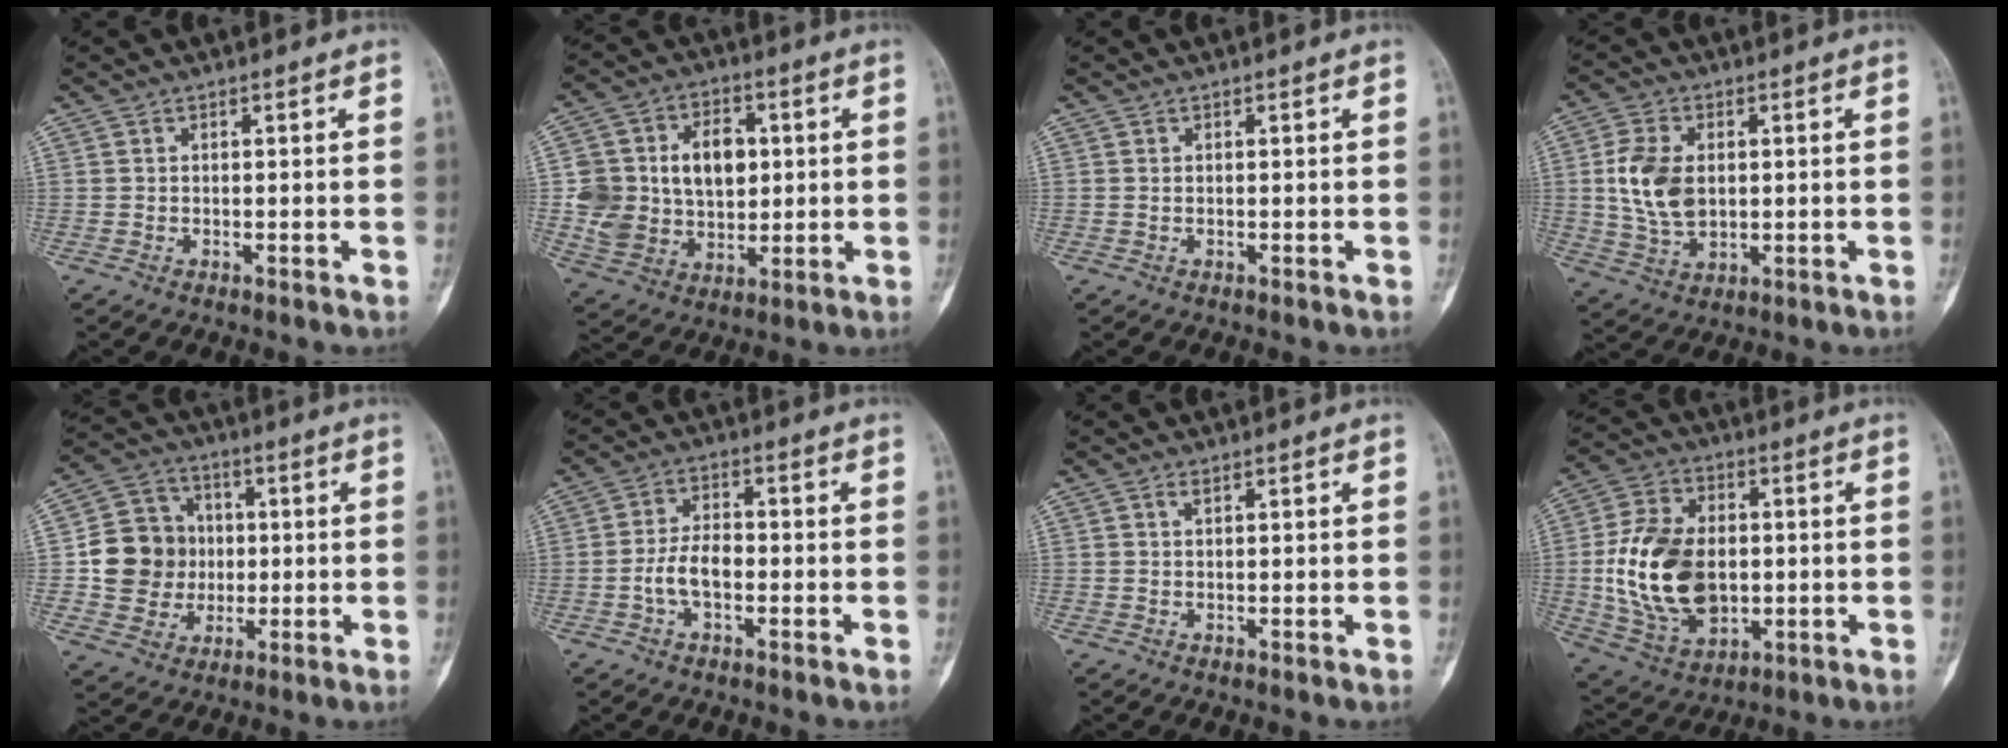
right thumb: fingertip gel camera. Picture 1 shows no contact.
{"total": 16.3, "force": [1.9, 12.4, 10.5], "torque": [-0.147, 0.007, 0.047]}
{"total": 0.0}
{"total": 10.4, "force": [1.1, 6.8, 7.8], "torque": [-0.151, -0.005, 0.029]}
{"total": 12.8, "force": [0.0, 11.7, 5.1], "torque": [-0.054, 0.019, 0.005]}
{"total": 5.7, "force": [-1.6, 3.2, 4.5], "torque": [-0.081, 0.022, -0.034]}
{"total": 0.8, "force": [0.4, 0.3, 0.5], "torque": [-0.011, 0.002, 0.008]}
{"total": 18.9, "force": [-0.5, 12.6, 14.2], "torque": [-0.249, 0.001, 0.005]}